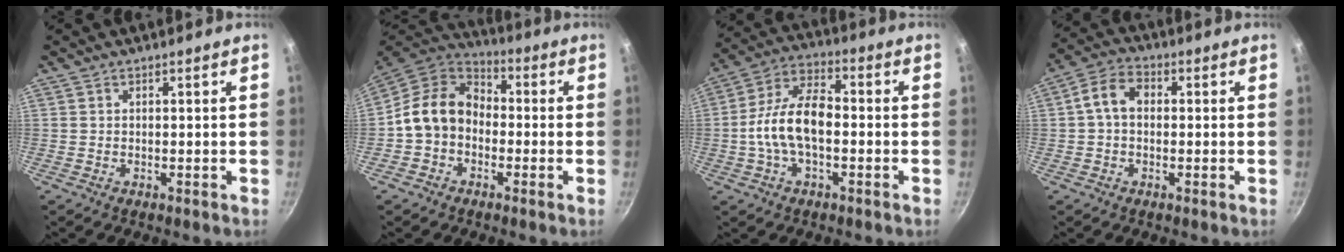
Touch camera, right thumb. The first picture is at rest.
{"total": 12.3, "force": [-1.3, 9.8, 7.3], "torque": [-0.097, 0.041, -0.044]}
{"total": 12.4, "force": [-1.7, 6.6, 10.4], "torque": [-0.178, 0.040, -0.044]}
{"total": 6.3, "force": [0.3, 4.5, 4.4], "torque": [-0.075, 0.020, -0.007]}